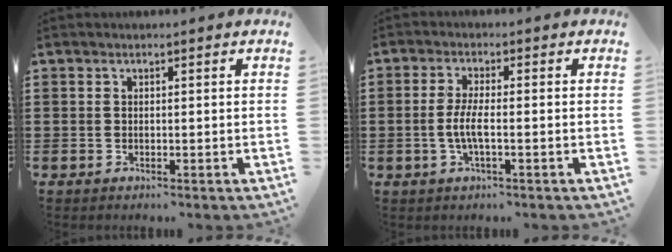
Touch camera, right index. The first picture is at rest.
{"total": 4.0, "force": [-1.0, 0.8, 3.8], "torque": [-0.089, -0.006, -0.027]}